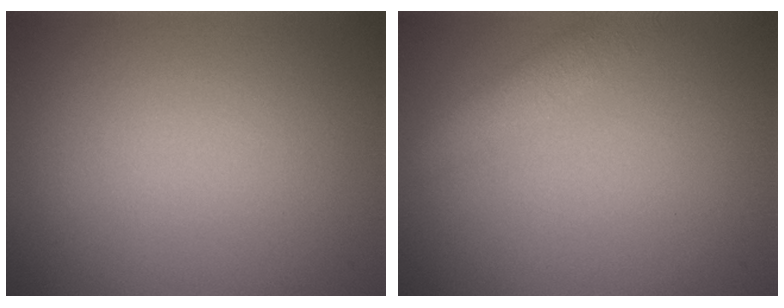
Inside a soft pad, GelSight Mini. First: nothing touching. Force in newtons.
{"total": 2.9, "press": 2.9, "slide": 0.1}